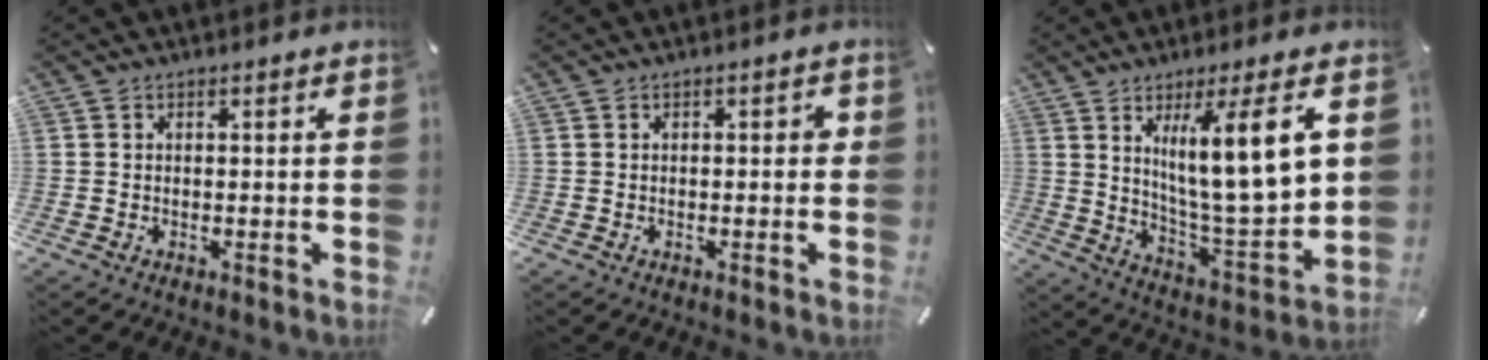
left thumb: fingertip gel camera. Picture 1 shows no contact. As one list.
[{"total": 1.4, "force": [-0.1, 0.7, 1.2], "torque": [-0.022, 0.005, -0.004]}, {"total": 16.3, "force": [6.7, 3.2, 14.5], "torque": [-0.236, -0.036, 0.097]}]